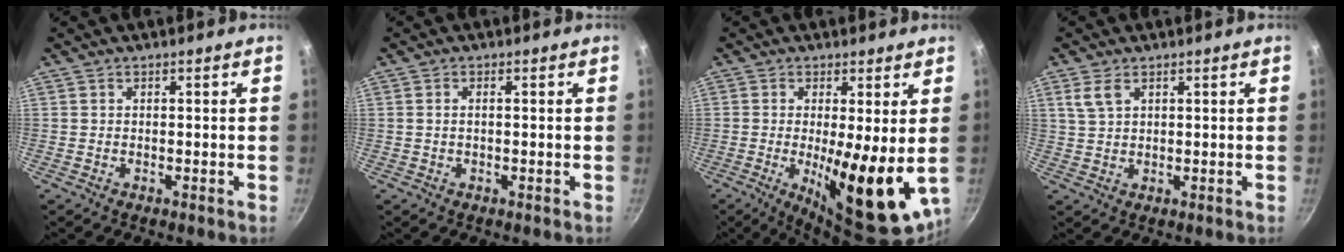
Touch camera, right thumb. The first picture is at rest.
{"total": 0.9, "force": [0.1, 0.3, 0.9], "torque": [-0.021, 0.004, 0.000]}
{"total": 14.9, "force": [-0.7, 3.8, 14.4], "torque": [-0.196, -0.030, -0.001]}
{"total": 3.6, "force": [1.9, 2.0, 2.3], "torque": [-0.044, -0.005, 0.040]}